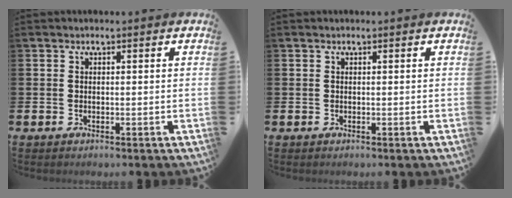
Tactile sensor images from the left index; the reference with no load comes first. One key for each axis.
{"total": 0.0}